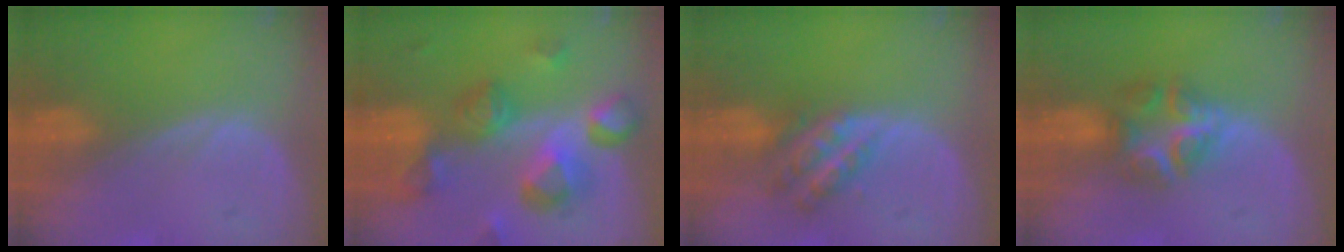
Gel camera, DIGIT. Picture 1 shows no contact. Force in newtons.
{"total": 10.6, "press": 9.4, "slide": 4.7}
{"total": 6.0, "press": 5.2, "slide": 3.1}
{"total": 6.0, "press": 5.9, "slide": 0.4}